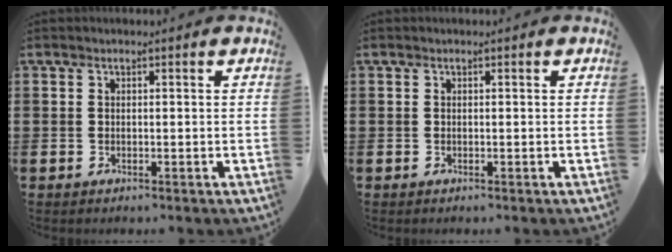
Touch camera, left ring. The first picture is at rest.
{"total": 0.0}